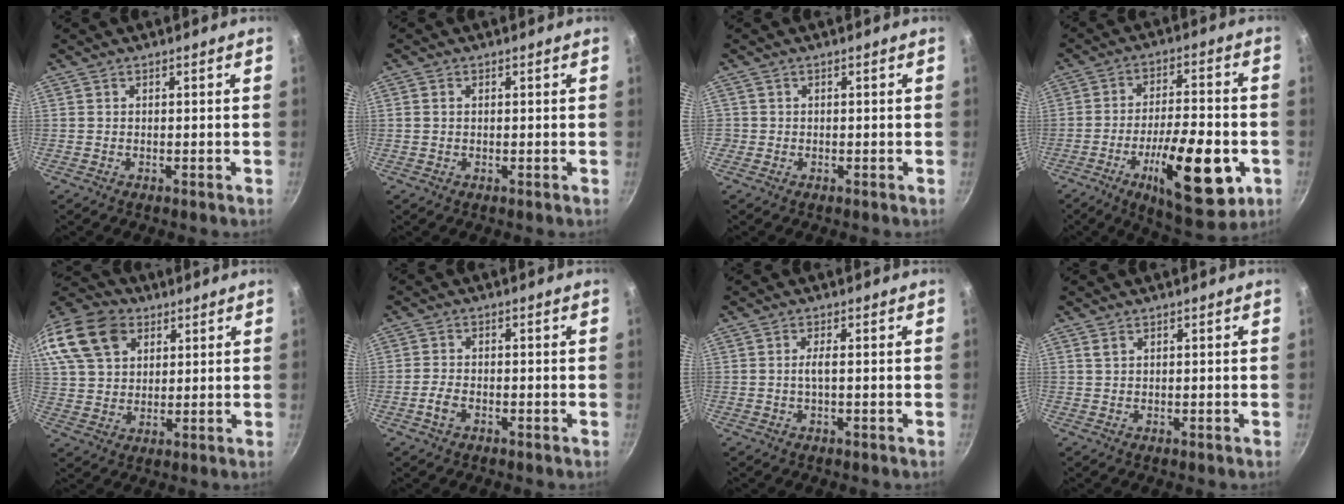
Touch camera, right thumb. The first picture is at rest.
{"total": 1.1, "force": [0.2, 0.8, 0.7], "torque": [-0.014, 0.003, 0.003]}
{"total": 1.1, "force": [-0.3, 1.1, 0.1], "torque": [0.004, 0.006, -0.003]}
{"total": 19.2, "force": [-6.5, 6.9, 16.7], "torque": [-0.241, 0.016, -0.094]}
{"total": 19.6, "force": [9.4, 13.8, 10.3], "torque": [-0.216, 0.017, 0.176]}
{"total": 2.8, "force": [-1.3, 1.8, 1.8], "torque": [-0.041, 0.013, -0.028]}
{"total": 1.8, "force": [0.0, 0.2, 1.8], "torque": [-0.041, 0.000, -0.001]}
{"total": 0.9, "force": [0.6, 0.4, 0.5], "torque": [-0.010, -0.003, 0.013]}